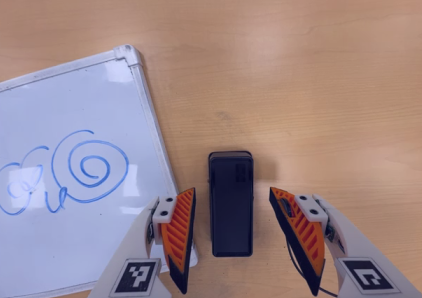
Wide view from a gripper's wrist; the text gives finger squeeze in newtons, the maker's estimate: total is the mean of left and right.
{"total": 0.0}